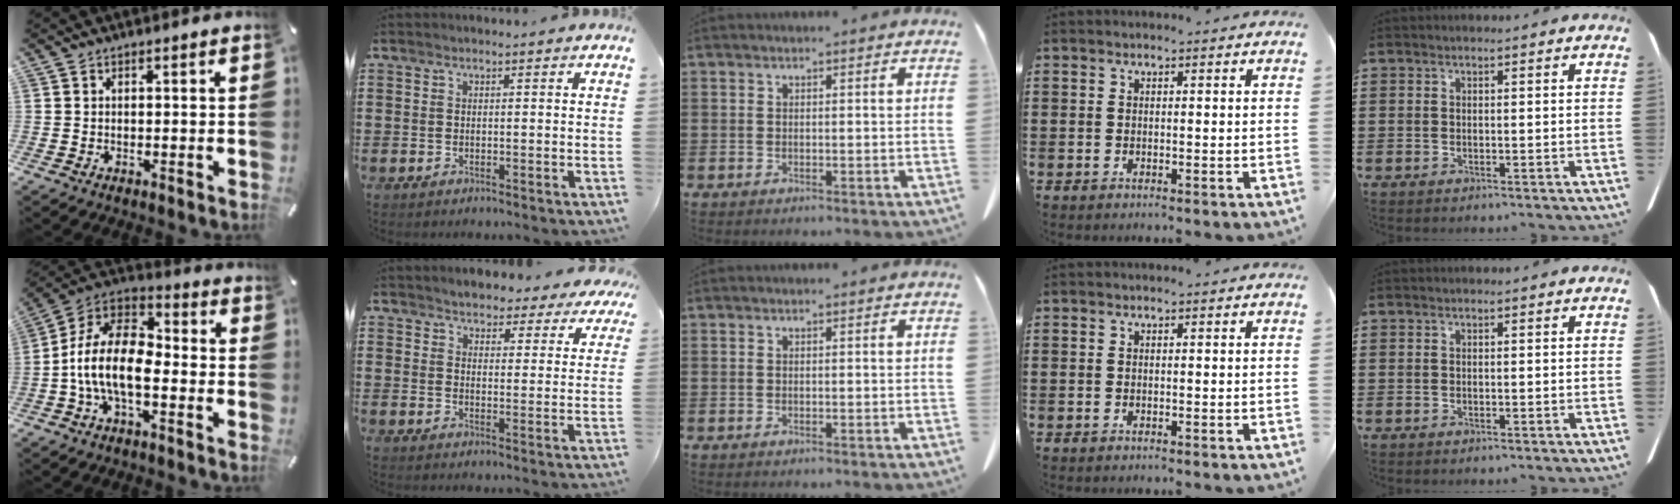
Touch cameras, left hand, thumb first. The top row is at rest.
{"thumb": {"total": 13.6, "force": [-5.1, 7.1, 10.5], "torque": [-0.223, 0.009, -0.095]}, "index": {"total": 3.7, "force": [3.7, 0.5, -0.2], "torque": [-0.017, -0.016, 0.064]}}